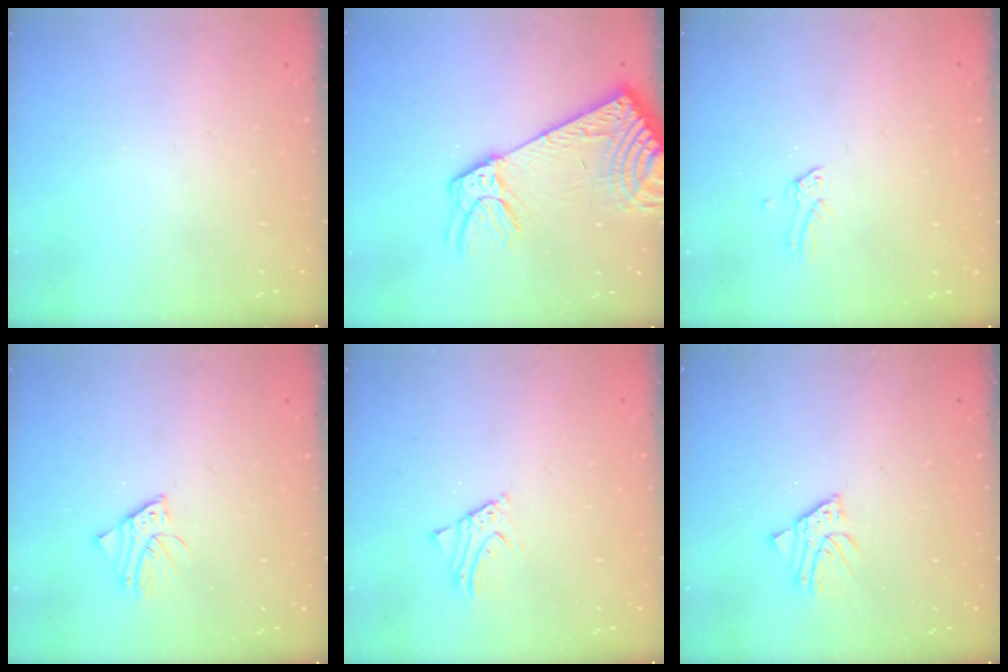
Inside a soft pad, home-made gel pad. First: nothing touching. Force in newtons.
{"total": 21.2, "press": 20.7, "slide": 4.6}
{"total": 0.0}
{"total": 1.6, "press": 1.6, "slide": 0.2}
{"total": 2.4, "press": 2.4, "slide": 0.1}
{"total": 3.2, "press": 3.2, "slide": 0.2}